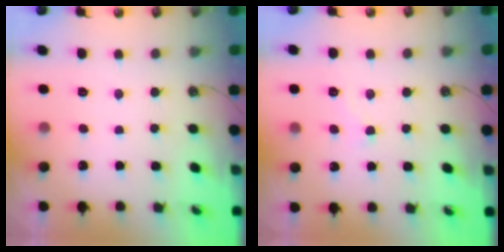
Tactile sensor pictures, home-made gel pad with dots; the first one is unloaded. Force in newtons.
{"total": 2.3, "press": 2.2, "slide": 0.6}